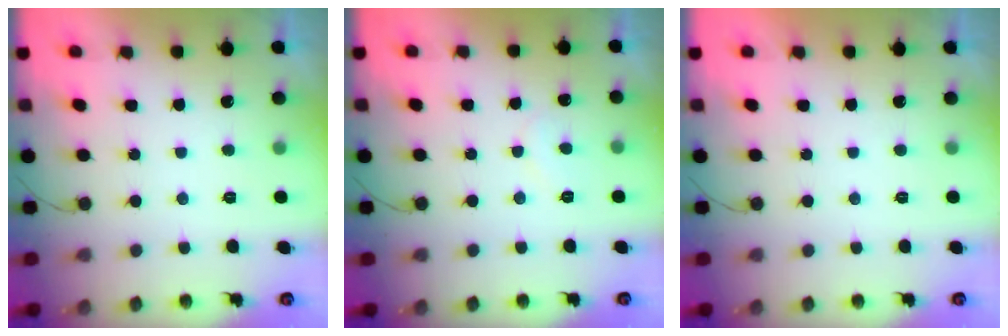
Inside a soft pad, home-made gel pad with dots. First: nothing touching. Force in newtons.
{"total": 5.3, "press": 5.2, "slide": 0.4}
{"total": 1.6, "press": 1.6, "slide": 0.0}